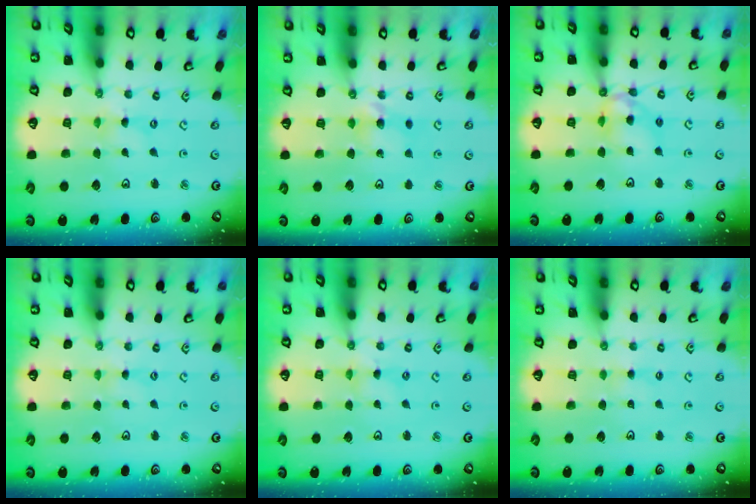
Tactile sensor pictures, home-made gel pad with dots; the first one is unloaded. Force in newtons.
{"total": 6.0, "press": 5.9, "slide": 1.0}
{"total": 11.6, "press": 11.5, "slide": 1.4}
{"total": 0.0}
{"total": 0.6, "press": 0.6, "slide": 0.2}
{"total": 1.4, "press": 1.4, "slide": 0.3}